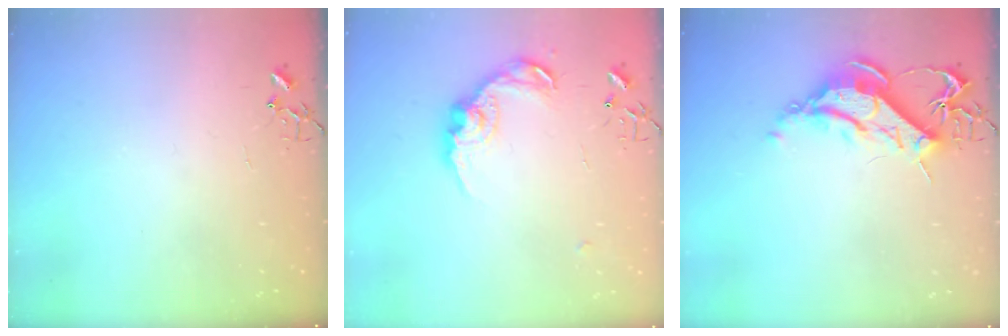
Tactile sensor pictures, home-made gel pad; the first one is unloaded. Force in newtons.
{"total": 13.9, "press": 13.9, "slide": 0.8}
{"total": 12.1, "press": 12.0, "slide": 1.3}